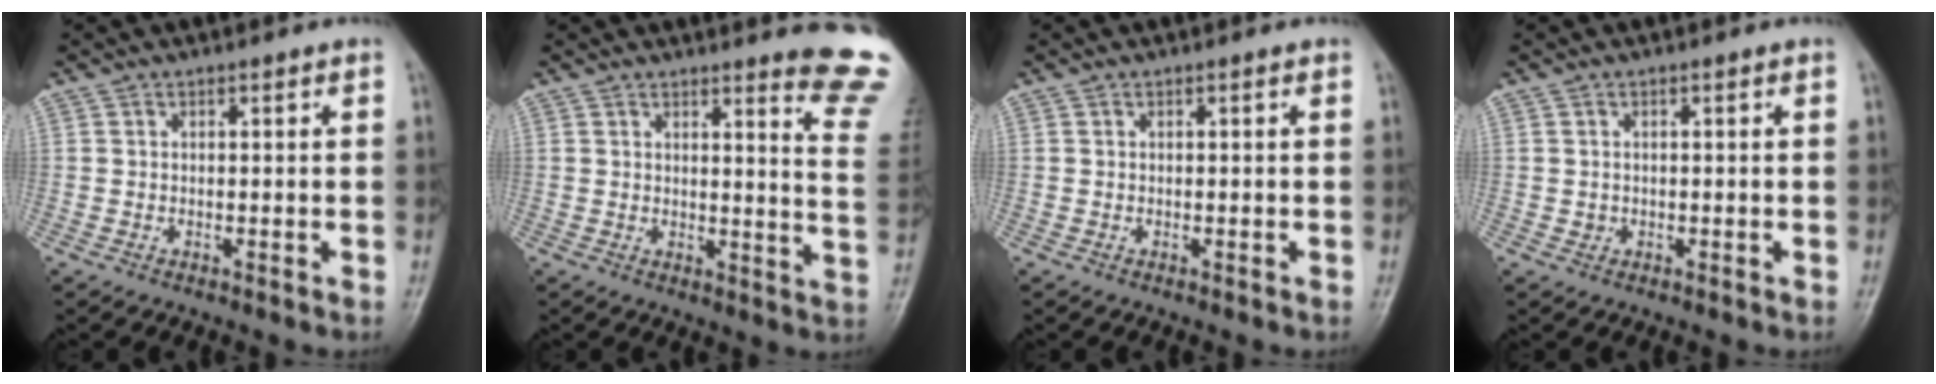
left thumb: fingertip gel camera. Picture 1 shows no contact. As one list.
[{"total": 11.5, "force": [10.4, 0.8, 5.0], "torque": [-0.034, -0.113, 0.095]}, {"total": 0.0}, {"total": 0.9, "force": [-0.1, 0.9, 0.1], "torque": [0.003, 0.001, 0.002]}]